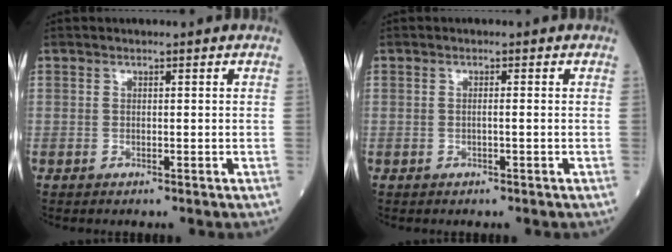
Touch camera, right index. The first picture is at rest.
{"total": 0.6, "force": [-0.2, -0.1, 0.6], "torque": [-0.011, 0.002, -0.003]}